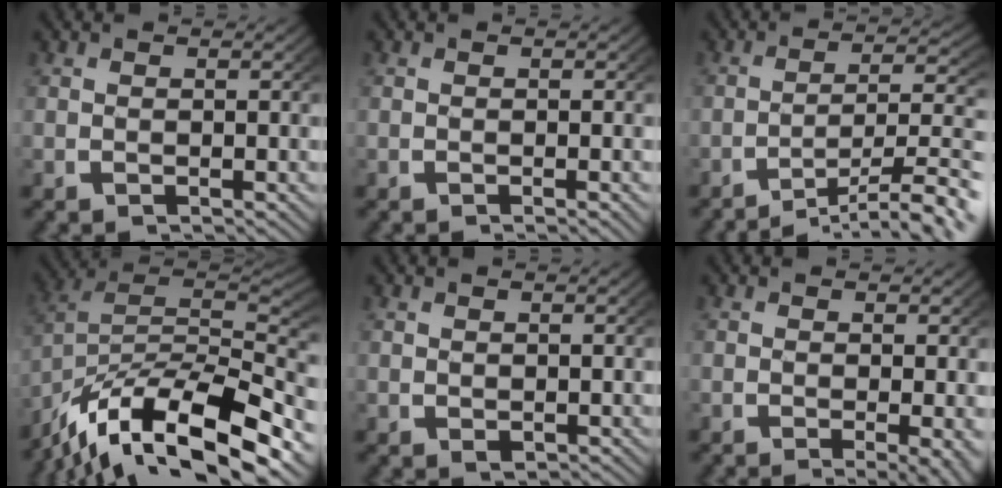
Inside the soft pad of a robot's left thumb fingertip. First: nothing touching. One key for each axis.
{"total": 1.0, "fx": -0.6, "fy": 0.1, "fz": 0.8, "tx": -0.012, "ty": 0.001, "tz": -0.007}
{"total": 8.1, "fx": -4.1, "fy": 3.7, "fz": 6.0, "tx": -0.090, "ty": -0.022, "tz": -0.050}
{"total": 15.7, "fx": -4.6, "fy": 9.7, "fz": 11.4, "tx": -0.206, "ty": -0.037, "tz": -0.059}
{"total": 0.8, "fx": 0.3, "fy": 0.6, "fz": 0.5, "tx": -0.009, "ty": -0.008, "tz": 0.014}
{"total": 3.0, "fx": -0.9, "fy": 0.8, "fz": 2.8, "tx": -0.036, "ty": -0.013, "tz": -0.007}